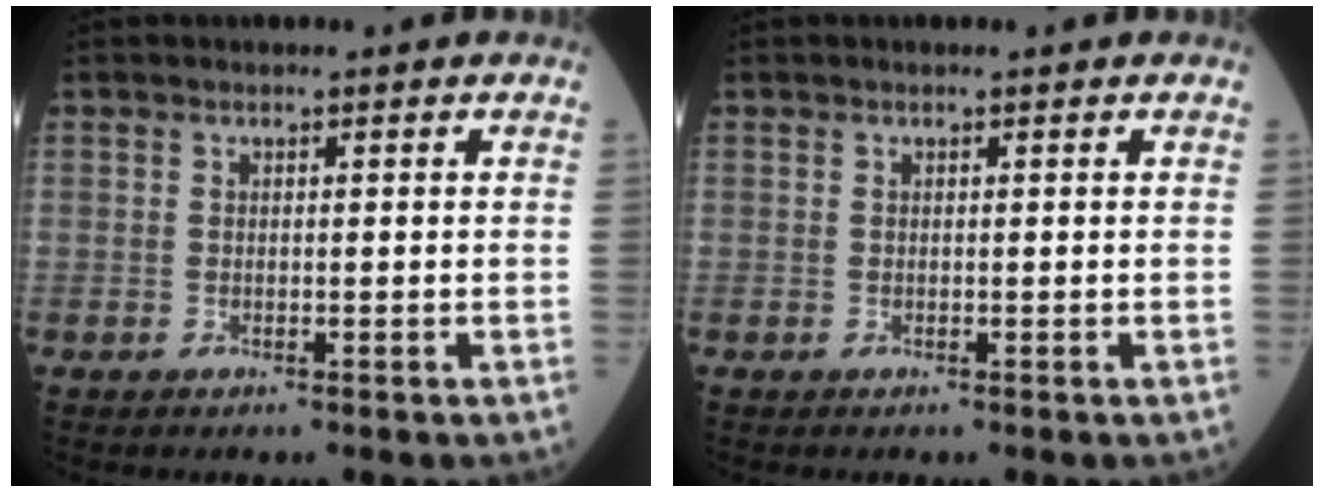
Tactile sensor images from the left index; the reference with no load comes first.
{"total": 0.0}